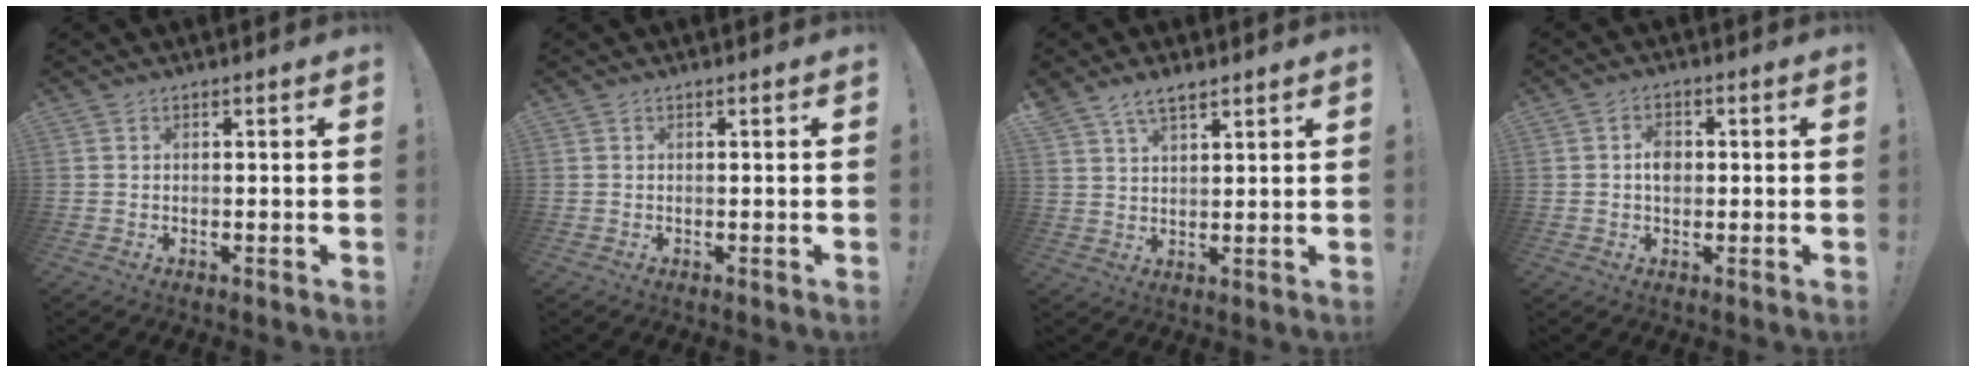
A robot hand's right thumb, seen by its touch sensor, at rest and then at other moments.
{"total": 0.0}
{"total": 5.3, "force": [4.0, 2.2, 2.7], "torque": [-0.045, -0.019, 0.075]}
{"total": 4.4, "force": [-0.1, 3.2, 3.0], "torque": [-0.037, 0.001, -0.005]}